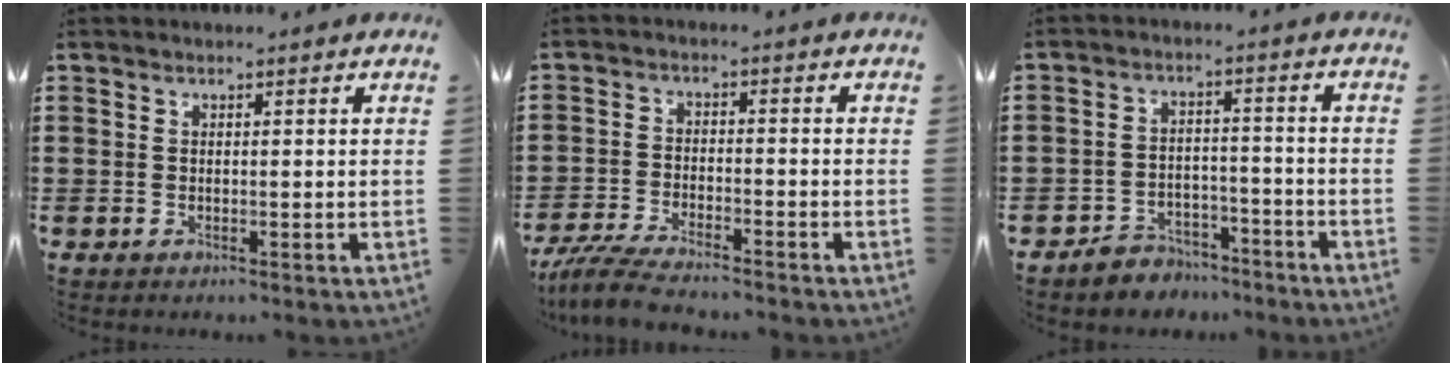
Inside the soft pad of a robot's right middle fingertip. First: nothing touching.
{"total": 5.2, "force": [-4.8, 0.5, 2.0], "torque": [-0.053, -0.009, -0.098]}
{"total": 4.2, "force": [-4.0, 1.2, -0.1], "torque": [-0.004, 0.008, -0.085]}